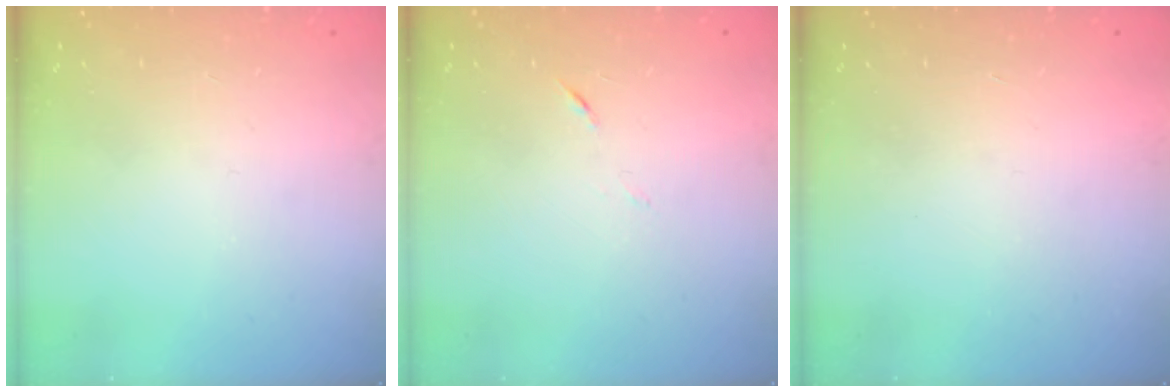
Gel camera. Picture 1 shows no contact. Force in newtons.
{"total": 4.0, "press": 3.9, "slide": 0.8}
{"total": 1.5, "press": 1.5, "slide": 0.1}